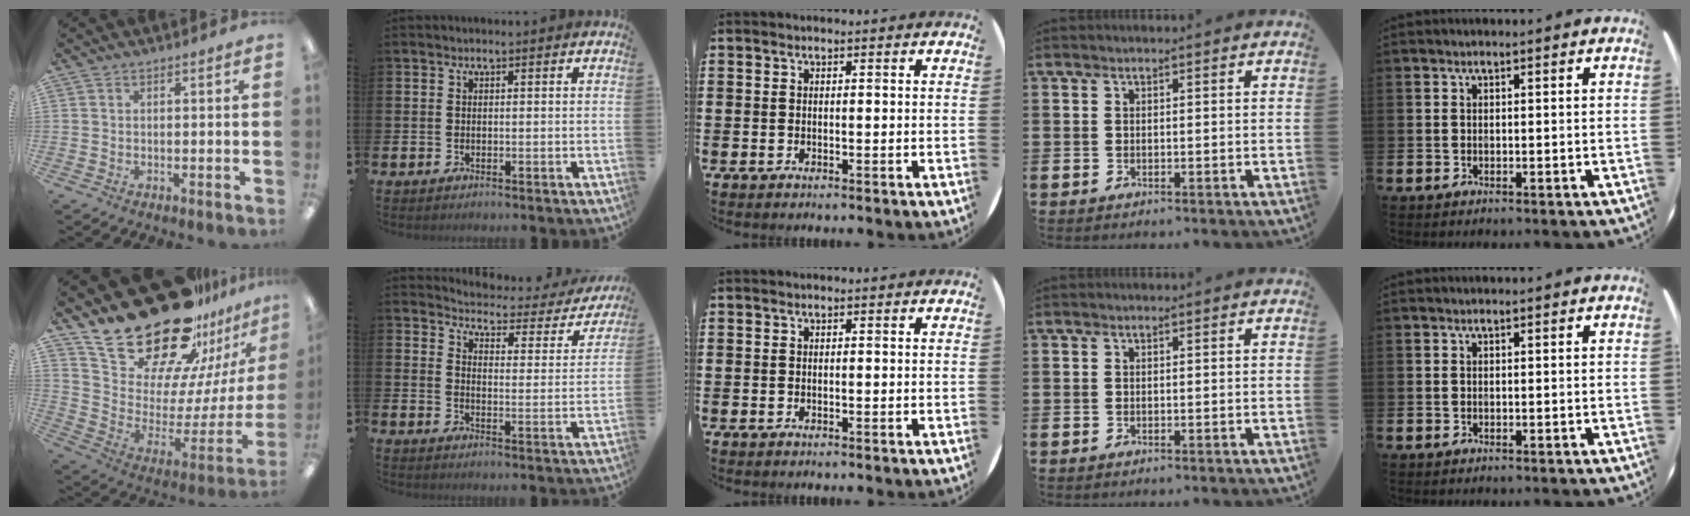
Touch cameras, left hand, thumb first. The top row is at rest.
{"thumb": {"total": 30.2, "force": [22.6, 13.2, 15.0], "torque": [-0.232, -0.166, 0.429]}, "index": {"total": 3.6, "force": [3.4, 0.9, 0.6], "torque": [-0.028, -0.037, 0.049]}}